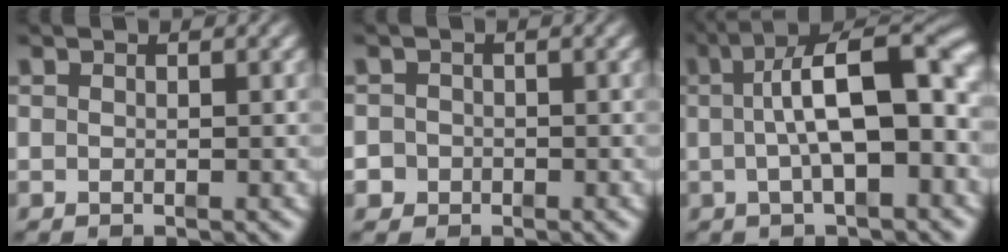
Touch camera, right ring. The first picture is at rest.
{"total": 2.5, "force": [-1.1, 2.2, 0.0], "torque": [-0.008, -0.013, -0.019]}
{"total": 9.1, "force": [0.5, 3.1, 8.5], "torque": [-0.114, 0.016, 0.004]}